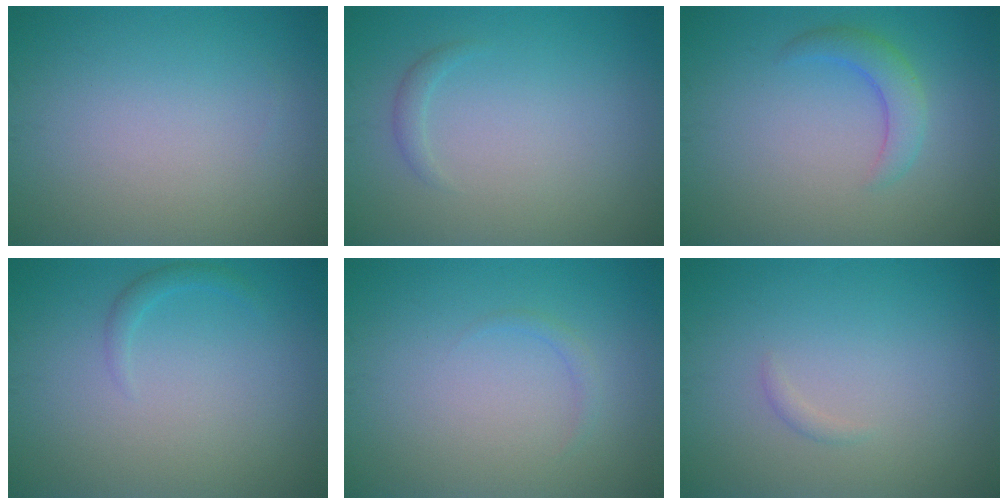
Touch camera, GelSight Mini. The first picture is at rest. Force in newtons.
{"total": 0.8, "press": 0.8, "slide": 0.0}
{"total": 2.5, "press": 2.5, "slide": 0.2}
{"total": 1.0, "press": 1.0, "slide": 0.1}
{"total": 0.8, "press": 0.8, "slide": 0.1}
{"total": 0.6, "press": 0.6, "slide": 0.0}